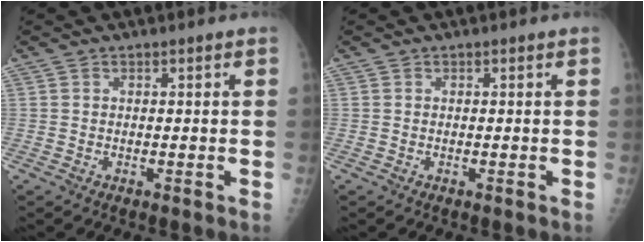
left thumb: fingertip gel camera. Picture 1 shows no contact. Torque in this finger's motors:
{"motor_torque": [0.00, 0.00, 0.01, -0.01, 0.00]}